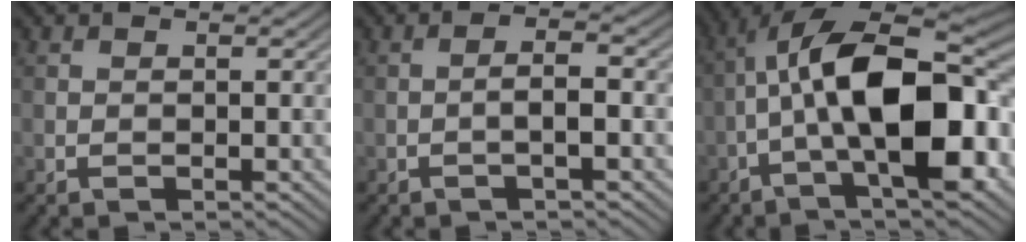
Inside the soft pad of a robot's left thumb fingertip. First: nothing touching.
{"total": 2.3, "force": [-0.9, 0.4, 2.1], "torque": [-0.032, 0.014, -0.023]}
{"total": 15.9, "force": [-2.4, 6.3, 14.4], "torque": [-0.223, 0.032, -0.050]}